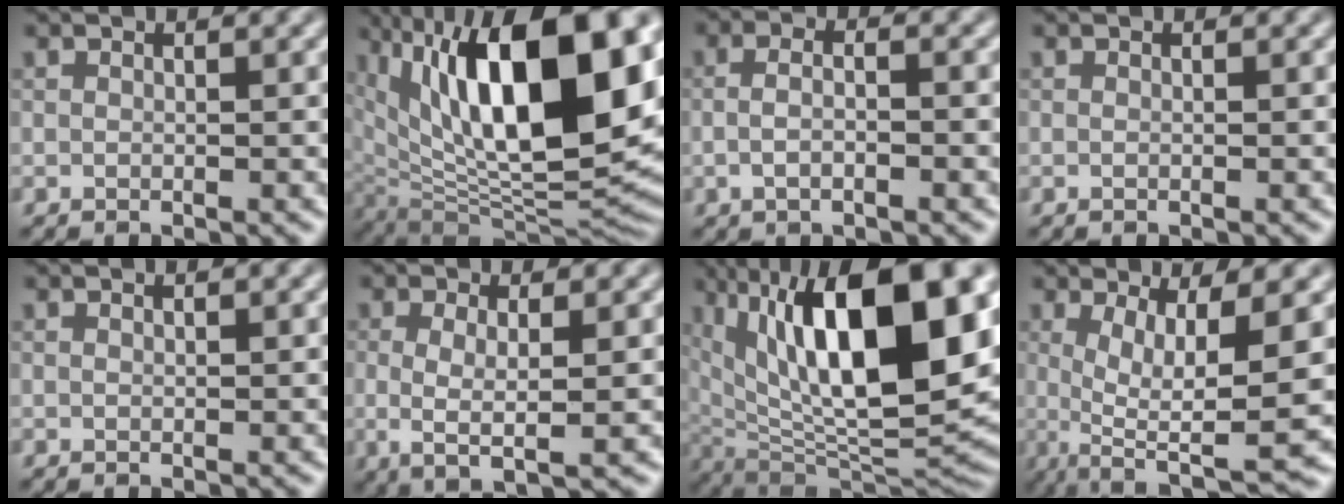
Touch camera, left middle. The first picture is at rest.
{"total": 17.1, "force": [5.0, 7.5, 14.5], "torque": [-0.223, 0.005, 0.092]}
{"total": 2.4, "force": [-0.8, 0.9, 2.1], "torque": [-0.034, -0.005, -0.015]}
{"total": 0.5, "force": [-0.4, 0.2, 0.3], "torque": [-0.002, 0.002, -0.008]}
{"total": 0.0}
{"total": 3.1, "force": [-0.8, 0.6, 3.0], "torque": [-0.063, -0.006, -0.008]}
{"total": 15.8, "force": [4.4, 6.0, 13.9], "torque": [-0.204, 0.000, 0.075]}
{"total": 8.9, "force": [-0.4, 2.2, 8.6], "torque": [-0.127, -0.003, -0.001]}